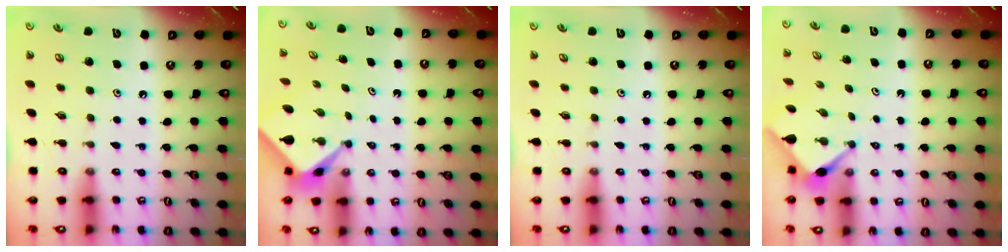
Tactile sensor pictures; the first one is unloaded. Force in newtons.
{"total": 2.3, "press": 2.3, "slide": 0.3}
{"total": 0.0}
{"total": 2.9, "press": 2.9, "slide": 0.3}